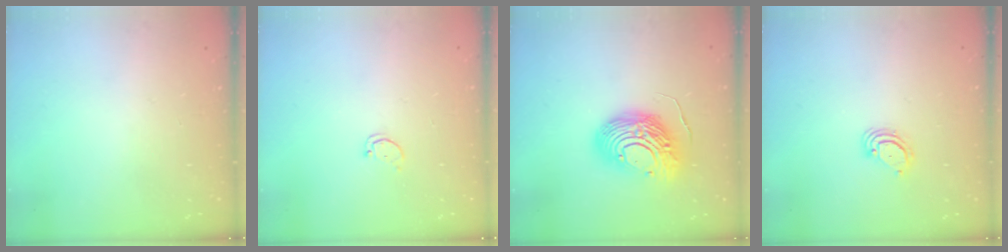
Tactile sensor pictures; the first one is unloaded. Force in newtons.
{"total": 1.7, "press": 1.7, "slide": 0.2}
{"total": 17.7, "press": 17.6, "slide": 1.6}
{"total": 3.2, "press": 3.2, "slide": 0.2}